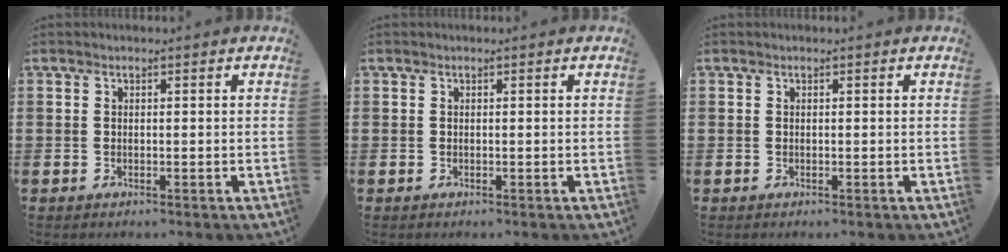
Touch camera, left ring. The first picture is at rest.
{"total": 0.0}
{"total": 0.0}